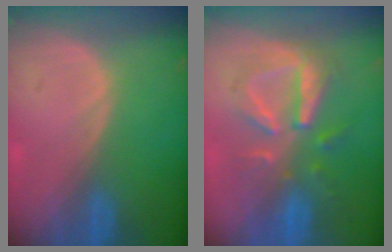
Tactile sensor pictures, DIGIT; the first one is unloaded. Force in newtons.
{"total": 8.0, "press": 8.0, "slide": 0.1}